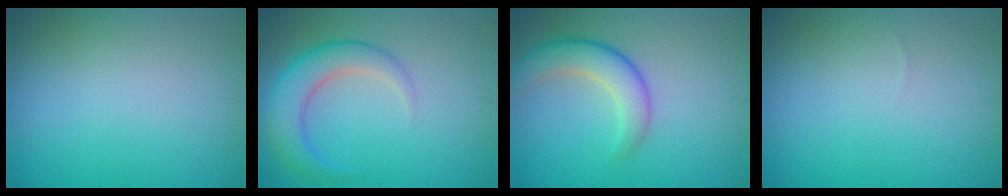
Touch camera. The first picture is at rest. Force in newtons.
{"total": 4.5, "press": 4.5, "slide": 0.2}
{"total": 4.0, "press": 4.0, "slide": 0.2}
{"total": 0.0}